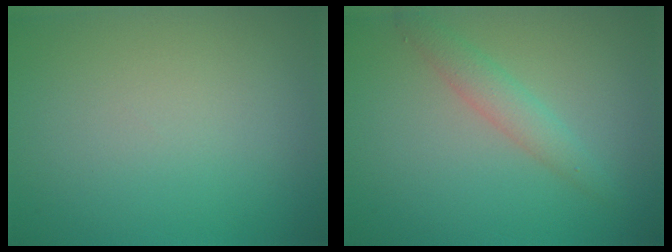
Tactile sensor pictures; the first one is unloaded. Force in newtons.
{"total": 2.2, "press": 2.2, "slide": 0.1}